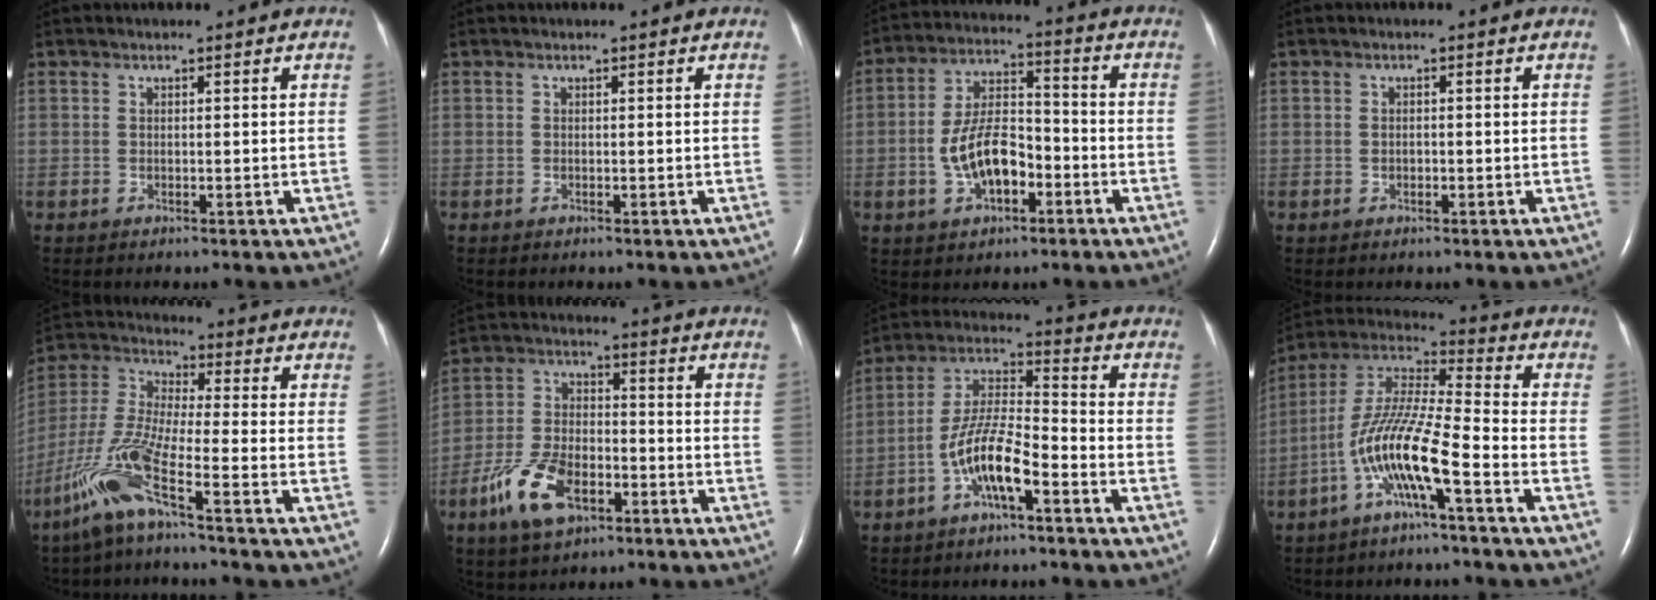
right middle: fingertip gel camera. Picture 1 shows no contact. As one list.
[{"total": 0.0}, {"total": 9.7, "force": [-3.1, 4.7, 8.0], "torque": [-0.163, 0.018, -0.054]}, {"total": 0.7, "force": [-0.2, 0.4, 0.5], "torque": [-0.012, 0.001, -0.003]}, {"total": 11.4, "force": [-6.6, 0.2, 9.3], "torque": [-0.215, -0.018, -0.142]}, {"total": 10.7, "force": [-5.6, 5.1, 7.6], "torque": [-0.173, 0.003, -0.102]}, {"total": 9.7, "force": [-4.6, 2.1, 8.2], "torque": [-0.174, 0.014, -0.087]}, {"total": 12.1, "force": [-5.3, 0.7, 10.9], "torque": [-0.228, 0.006, -0.108]}]